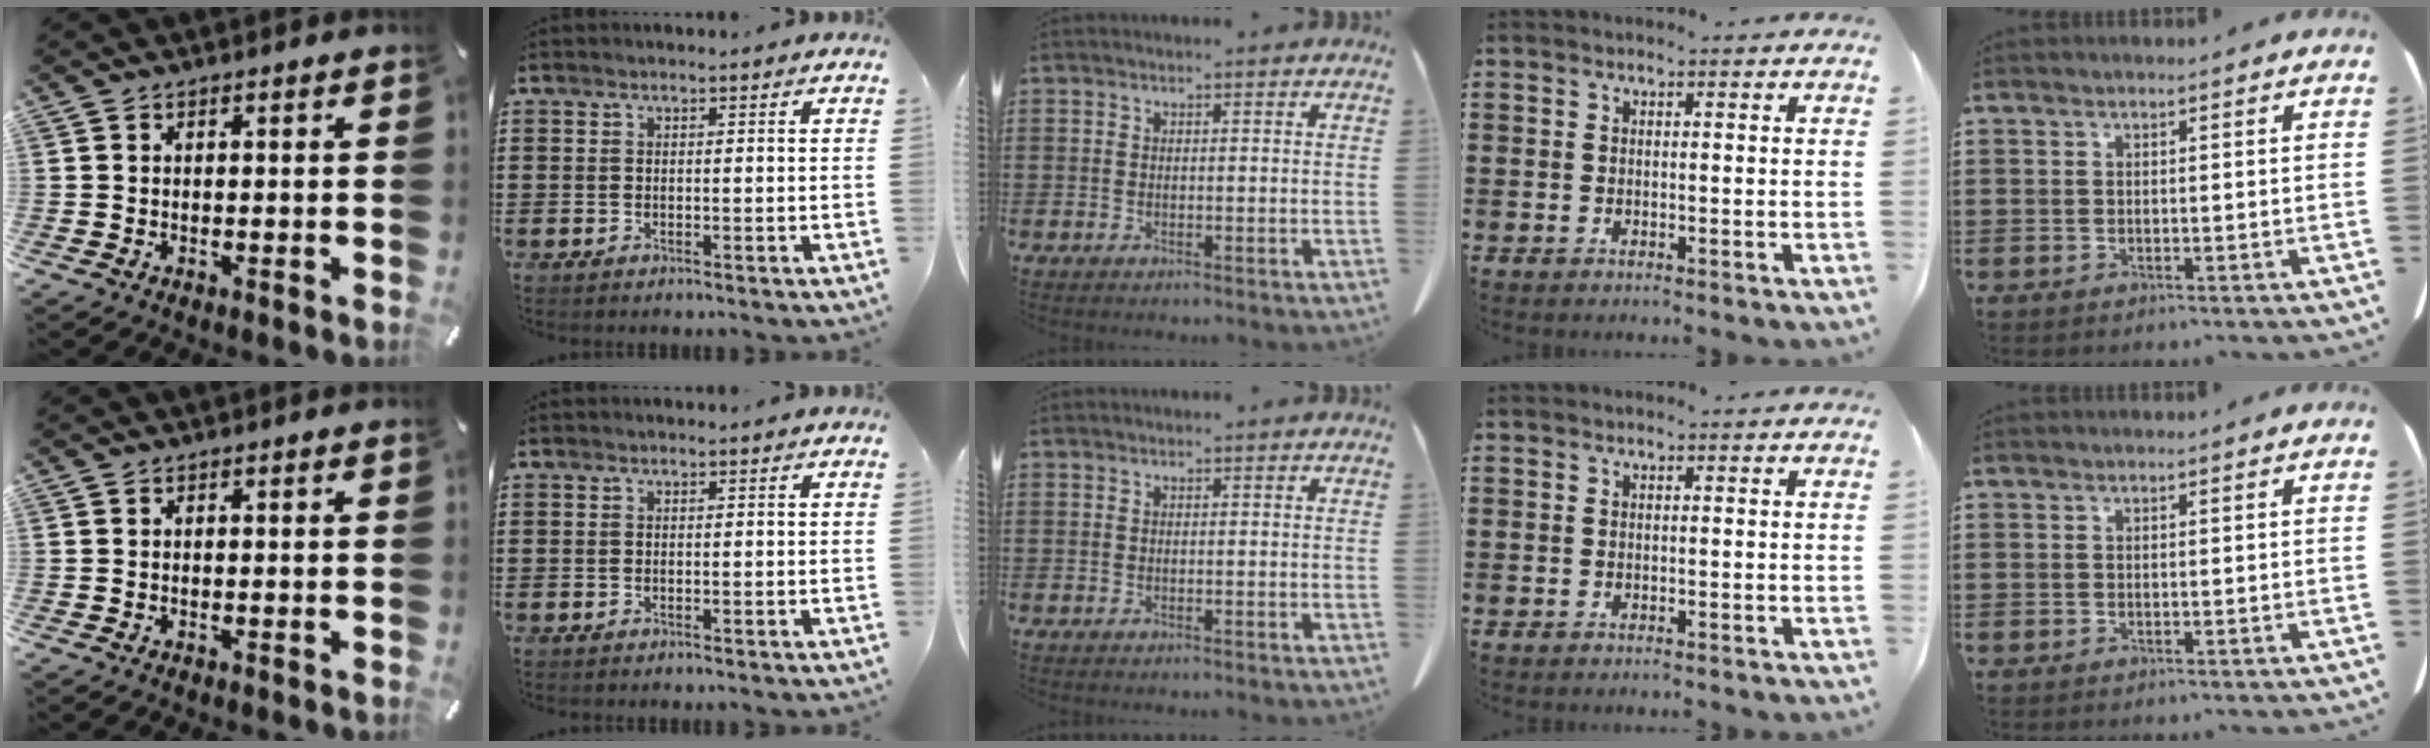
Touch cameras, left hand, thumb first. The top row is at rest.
{}